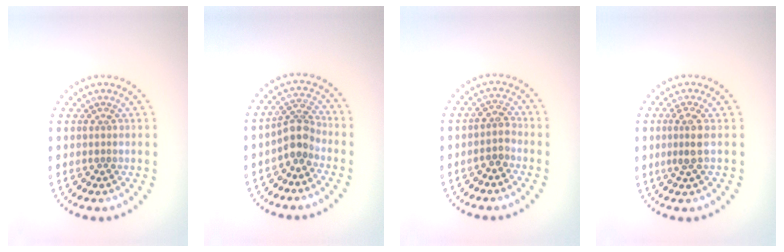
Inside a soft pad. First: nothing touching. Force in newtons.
{"total": 2.8, "press": 2.1, "slide": 1.8}
{"total": 1.8, "press": 1.5, "slide": 0.9}
{"total": 2.0, "press": 1.7, "slide": 1.2}